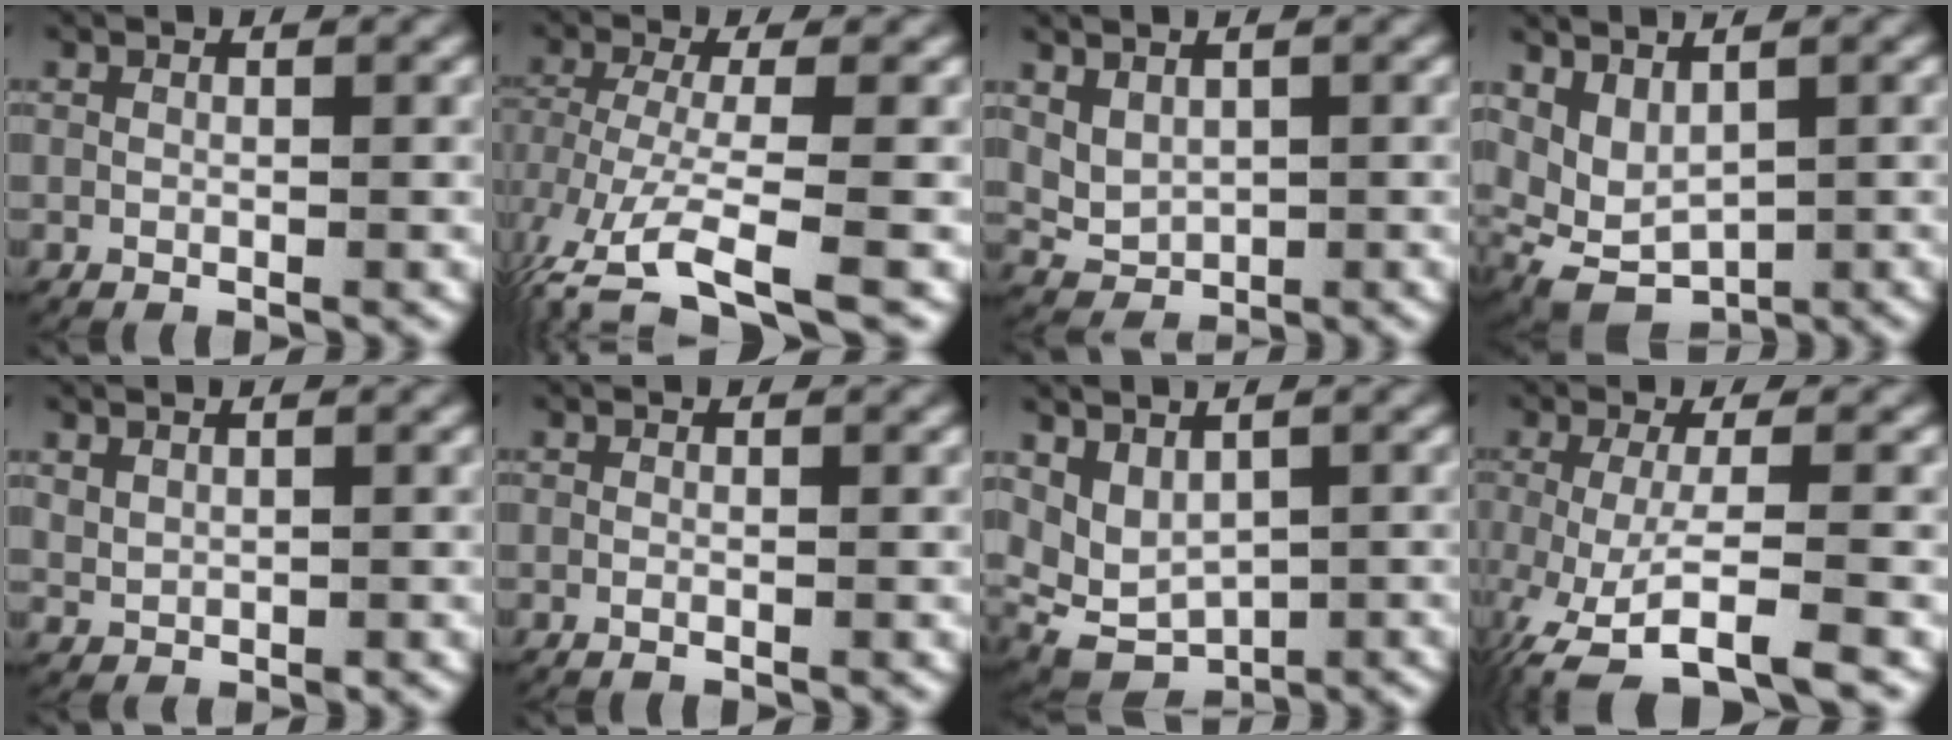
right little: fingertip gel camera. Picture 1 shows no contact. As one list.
[{"total": 8.4, "force": [-5.9, 2.8, 5.2], "torque": [-0.121, -0.047, -0.070]}, {"total": 4.0, "force": [0.6, 3.4, 1.9], "torque": [-0.058, -0.016, 0.022]}, {"total": 6.7, "force": [-1.2, 5.4, 3.9], "torque": [-0.106, -0.039, -0.003]}, {"total": 1.3, "force": [0.8, 0.9, 0.5], "torque": [-0.017, -0.002, 0.026]}, {"total": 0.5, "force": [-0.4, 0.0, 0.2], "torque": [-0.012, -0.004, -0.007]}, {"total": 7.9, "force": [-1.2, 6.4, 4.4], "torque": [-0.111, -0.037, -0.007]}, {"total": 8.4, "force": [-6.1, 2.8, 5.0], "torque": [-0.116, -0.041, -0.074]}]